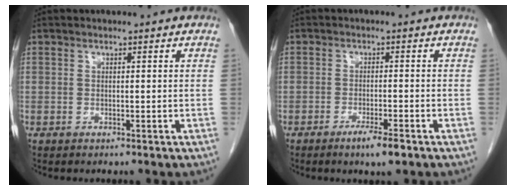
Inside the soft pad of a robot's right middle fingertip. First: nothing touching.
{"total": 3.7, "force": [-2.4, 0.4, 2.8], "torque": [-0.049, -0.005, -0.039]}